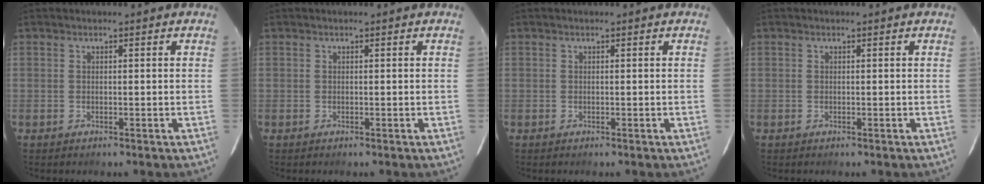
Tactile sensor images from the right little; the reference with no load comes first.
{"total": 0.0}
{"total": 0.0}
{"total": 0.0}